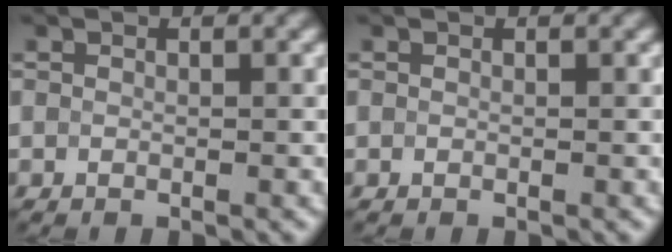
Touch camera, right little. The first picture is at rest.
{"total": 0.0}